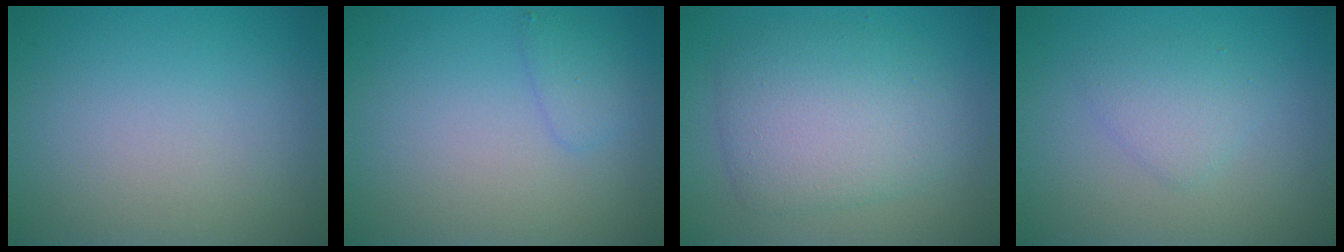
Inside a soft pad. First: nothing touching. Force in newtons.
{"total": 1.4, "press": 1.4, "slide": 0.1}
{"total": 5.4, "press": 5.4, "slide": 0.0}
{"total": 1.9, "press": 1.9, "slide": 0.2}